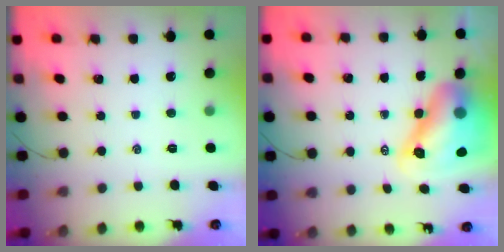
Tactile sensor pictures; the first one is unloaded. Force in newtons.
{"total": 12.7, "press": 12.1, "slide": 3.9}